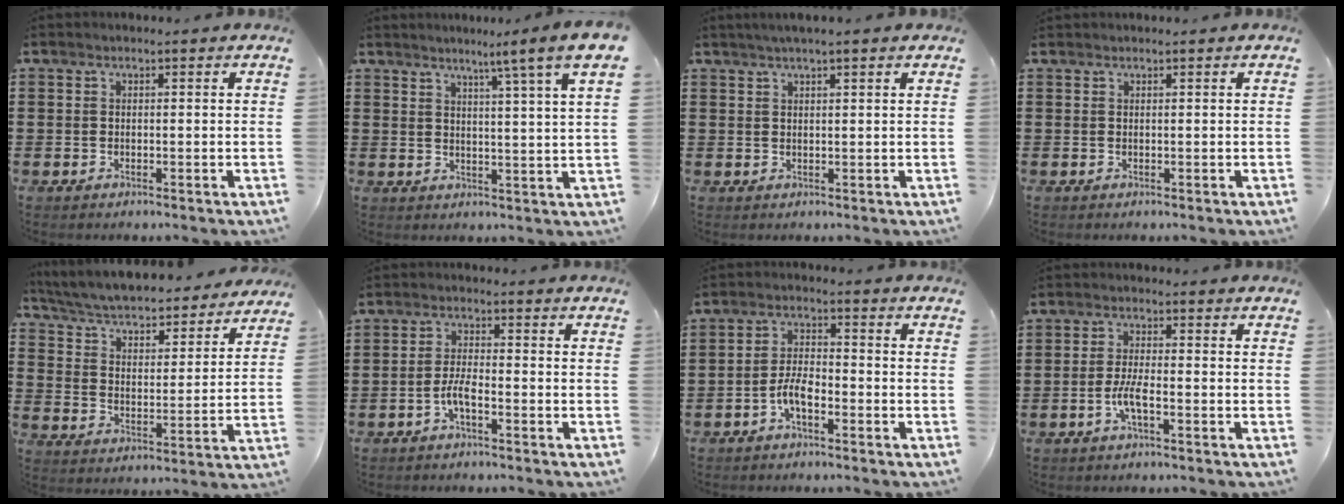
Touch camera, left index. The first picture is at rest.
{"total": 5.4, "force": [3.8, -1.6, 3.5], "torque": [-0.068, -0.031, 0.052]}
{"total": 1.9, "force": [1.5, 0.0, 1.1], "torque": [-0.023, 0.003, 0.028]}
{"total": 0.0}
{"total": 4.9, "force": [4.7, 0.1, 1.2], "torque": [-0.048, -0.040, 0.074]}
{"total": 3.4, "force": [-1.7, 0.7, 2.8], "torque": [-0.070, -0.003, -0.038]}
{"total": 4.4, "force": [-2.3, 1.6, 3.4], "torque": [-0.078, 0.004, -0.049]}
{"total": 4.0, "force": [-1.6, 0.8, 3.5], "torque": [-0.080, -0.003, -0.035]}